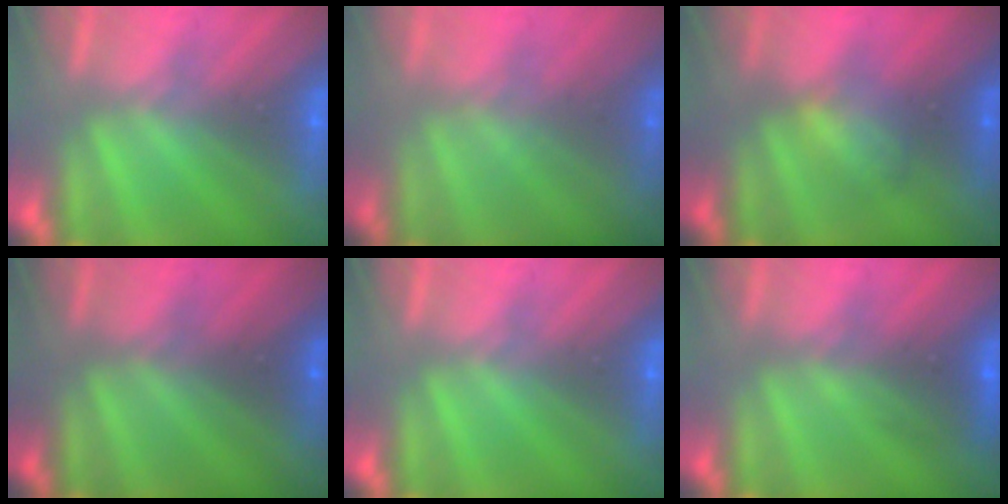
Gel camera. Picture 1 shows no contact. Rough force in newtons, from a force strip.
{"total": 1.4}
{"total": 2.2}
{"total": 2.4}
{"total": 0.0}
{"total": 2.6}